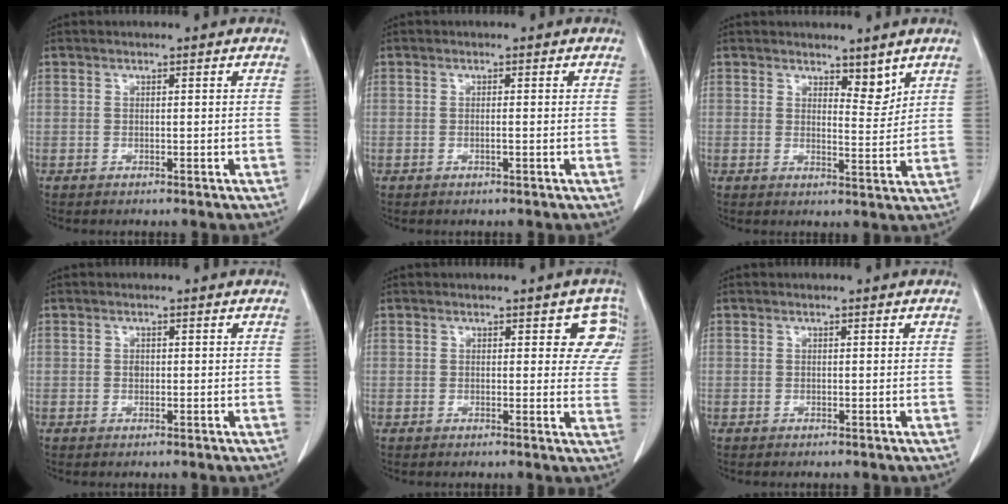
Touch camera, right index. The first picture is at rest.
{"total": 0.6, "force": [-0.2, -0.1, 0.6], "torque": [-0.011, 0.000, -0.002]}
{"total": 3.5, "force": [2.8, 1.2, 1.7], "torque": [-0.019, -0.011, 0.046]}
{"total": 0.7, "force": [0.0, 0.6, 0.4], "torque": [-0.007, 0.001, -0.001]}
{"total": 5.3, "force": [2.3, 2.9, 3.9], "torque": [-0.011, 0.002, 0.017]}
{"total": 0.0}